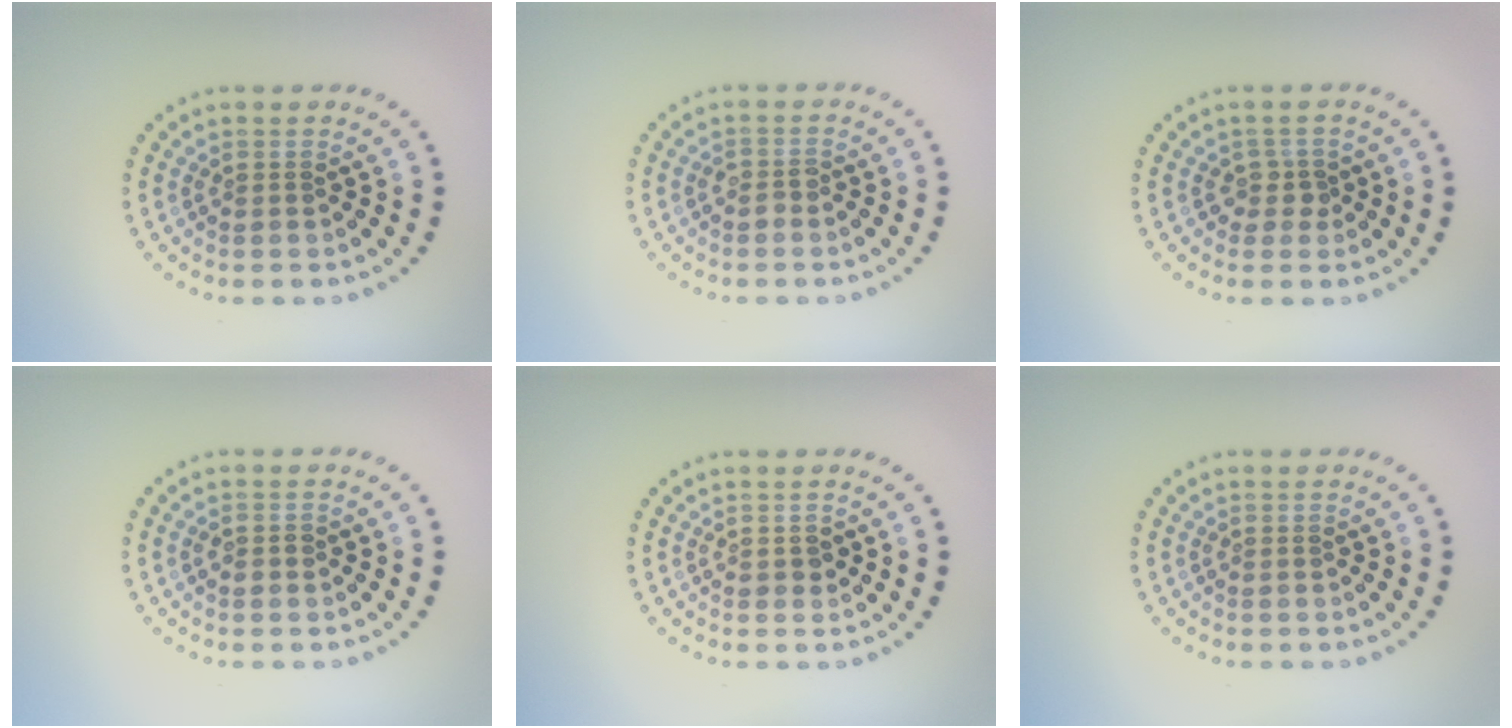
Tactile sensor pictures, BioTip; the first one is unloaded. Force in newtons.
{"total": 0.9, "press": 0.7, "slide": 0.5}
{"total": 1.6, "press": 1.3, "slide": 0.9}
{"total": 0.9, "press": 0.9, "slide": 0.1}
{"total": 0.8, "press": 0.8, "slide": 0.1}
{"total": 0.0}